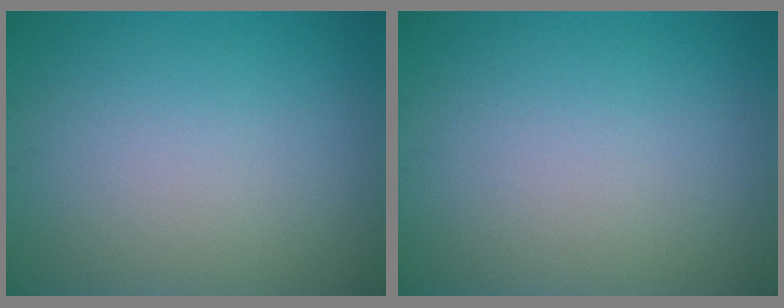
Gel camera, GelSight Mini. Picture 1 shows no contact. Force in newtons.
{"total": 0.0}